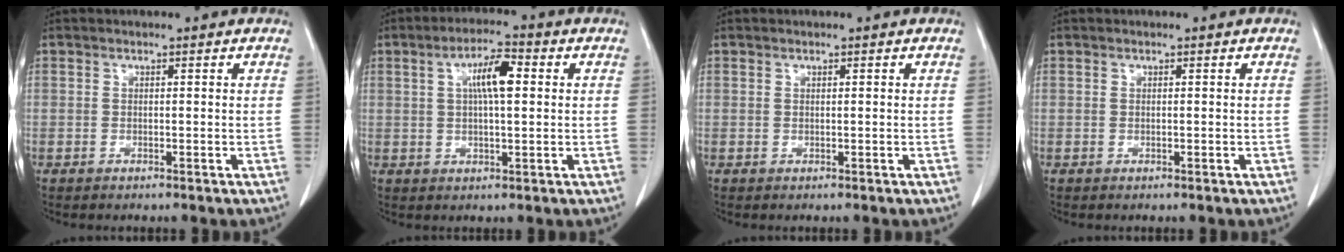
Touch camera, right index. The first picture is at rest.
{"total": 6.4, "force": [1.5, 1.4, 6.1], "torque": [-0.111, 0.013, 0.024]}
{"total": 0.0}
{"total": 0.0}